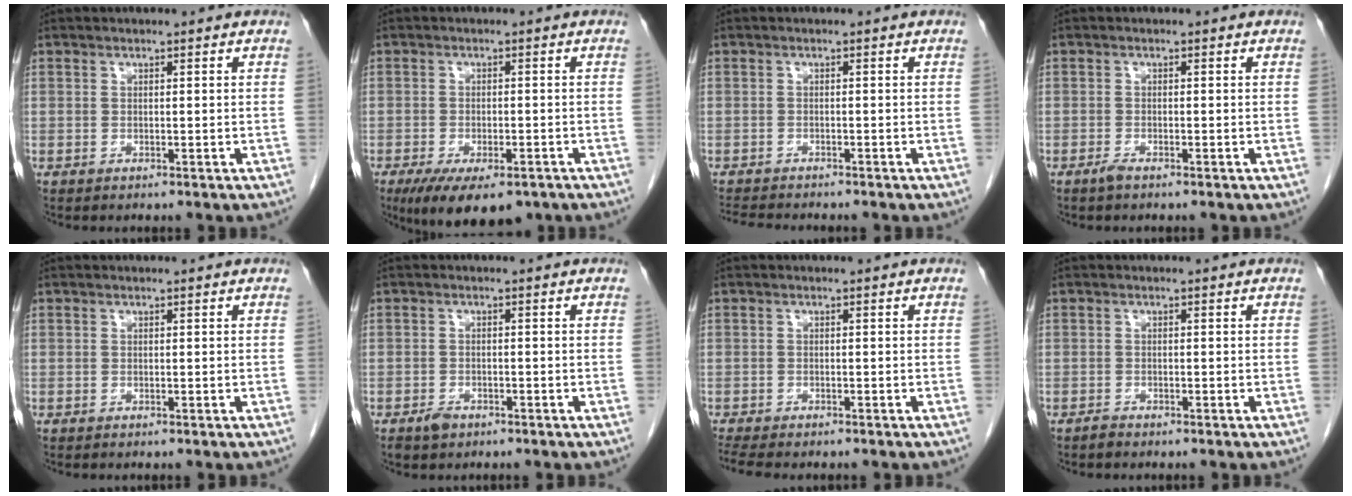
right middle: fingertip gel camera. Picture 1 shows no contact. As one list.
[{"total": 10.4, "force": [-7.1, 4.0, 6.5], "torque": [-0.105, -0.014, -0.105]}, {"total": 5.1, "force": [-4.8, 0.4, 1.7], "torque": [-0.028, -0.014, -0.076]}, {"total": 1.1, "force": [-0.9, 0.1, 0.6], "torque": [-0.018, -0.002, -0.017]}, {"total": 0.0}, {"total": 2.1, "force": [-1.5, 1.2, 0.9], "torque": [-0.019, 0.001, -0.019]}, {"total": 5.4, "force": [-4.6, 1.1, 2.6], "torque": [-0.046, -0.012, -0.071]}, {"total": 0.8, "force": [-0.7, 0.2, 0.2], "torque": [-0.005, 0.000, -0.014]}]